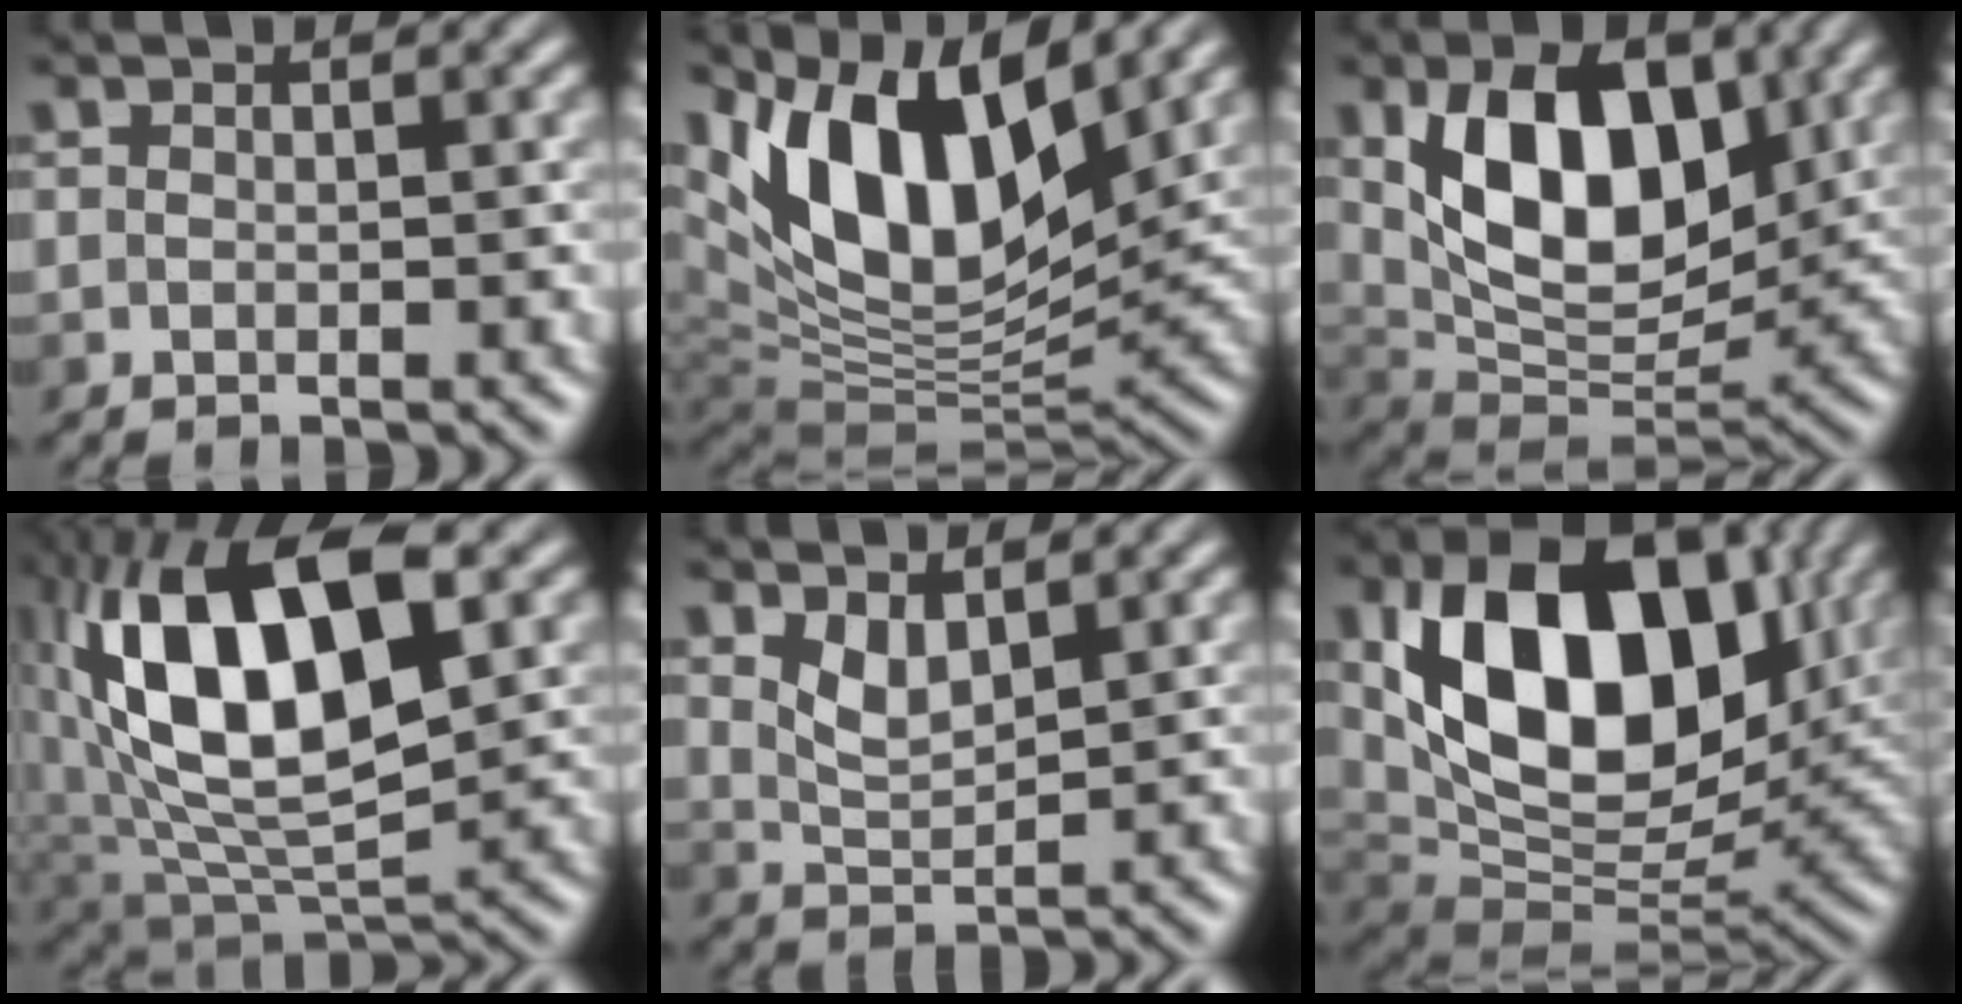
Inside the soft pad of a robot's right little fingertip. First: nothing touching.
{"total": 12.3, "force": [6.1, 5.2, 9.3], "torque": [-0.173, 0.025, 0.108]}
{"total": 9.4, "force": [2.2, 5.4, 7.4], "torque": [-0.127, -0.011, 0.038]}
{"total": 12.7, "force": [2.6, 6.4, 10.6], "torque": [-0.192, 0.014, 0.045]}
{"total": 1.8, "force": [0.9, 0.7, 1.4], "torque": [-0.038, -0.005, 0.020]}
{"total": 12.8, "force": [3.3, 7.9, 9.5], "torque": [-0.156, 0.005, 0.057]}